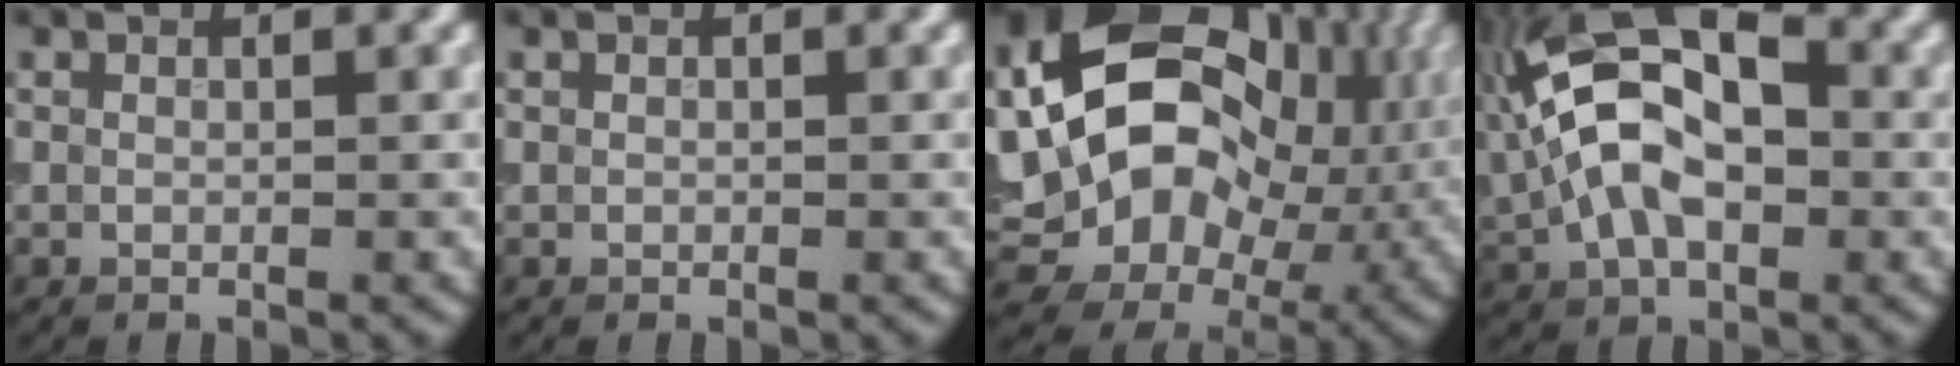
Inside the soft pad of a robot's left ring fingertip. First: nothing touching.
{"total": 0.0}
{"total": 20.8, "force": [3.0, 15.9, 13.0], "torque": [-0.261, 0.015, 0.066]}
{"total": 11.3, "force": [0.8, 6.7, 9.0], "torque": [-0.170, 0.024, 0.001]}